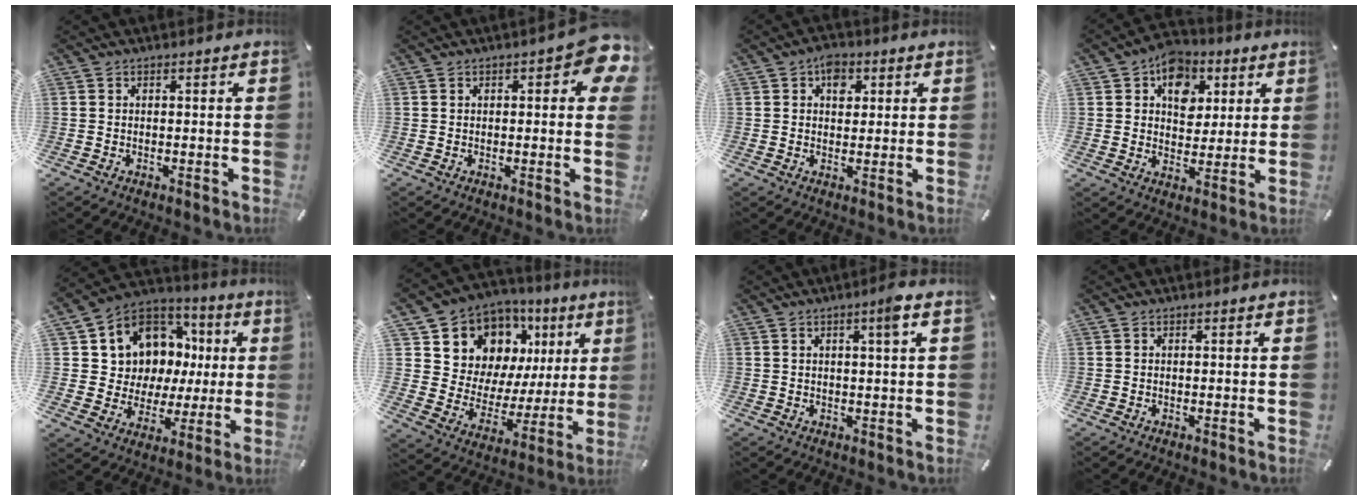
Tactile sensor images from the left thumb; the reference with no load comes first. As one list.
[{"total": 7.2, "force": [2.2, 3.0, 6.1], "torque": [-0.067, -0.009, 0.031]}, {"total": 4.5, "force": [1.6, 3.3, 2.6], "torque": [-0.015, -0.009, 0.020]}, {"total": 10.4, "force": [4.0, 8.2, 5.0], "torque": [-0.055, -0.016, 0.069]}, {"total": 10.5, "force": [3.3, 9.8, 1.9], "torque": [-0.042, -0.049, 0.079]}, {"total": 12.0, "force": [7.6, 9.0, 2.6], "torque": [-0.052, -0.079, 0.142]}, {"total": 3.7, "force": [1.6, 0.1, 3.4], "torque": [-0.051, -0.006, 0.021]}, {"total": 0.0}]